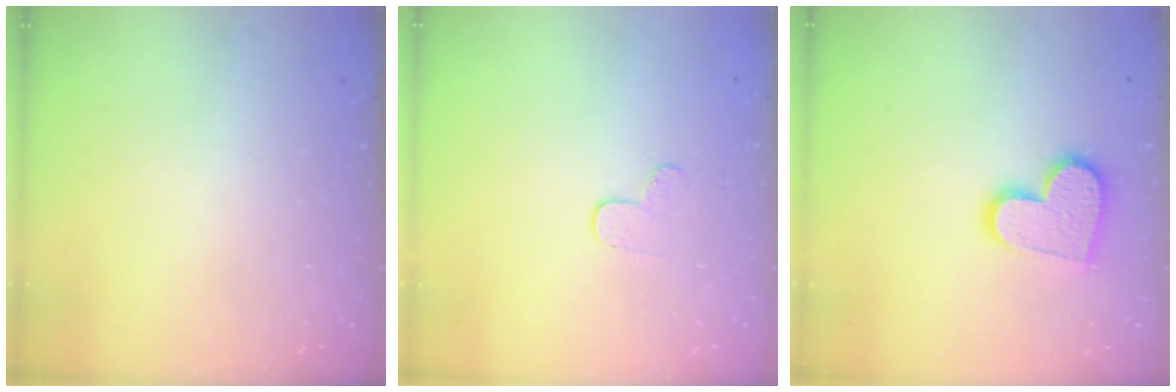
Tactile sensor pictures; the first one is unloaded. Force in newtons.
{"total": 4.0, "press": 3.9, "slide": 0.4}
{"total": 13.8, "press": 13.8, "slide": 1.1}